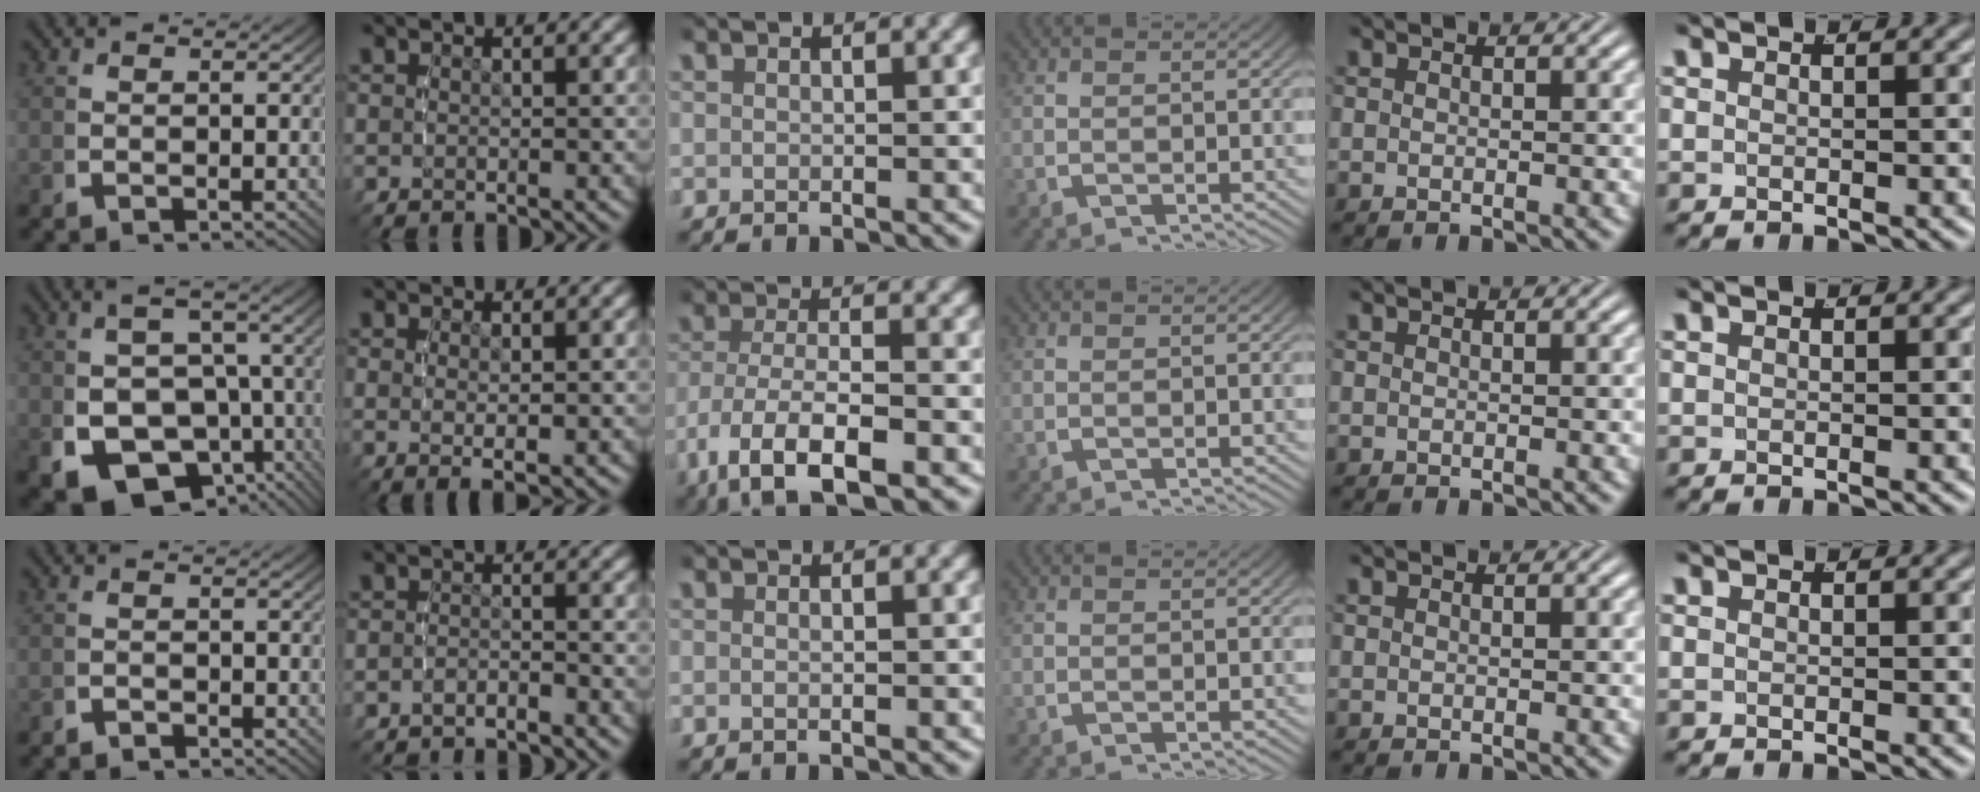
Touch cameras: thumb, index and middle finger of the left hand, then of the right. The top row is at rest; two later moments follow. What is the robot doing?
{"motion": "lift_and_place", "object": "cloth"}